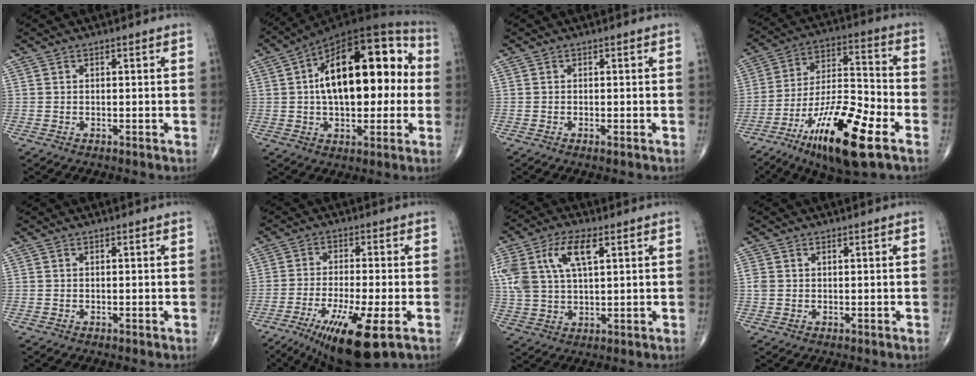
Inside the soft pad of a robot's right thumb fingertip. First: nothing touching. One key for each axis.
{"total": 23.8, "fx": 2.7, "fy": 12.0, "fz": 20.4, "tx": -0.295, "ty": 0.035, "tz": 0.032}
{"total": 0.6, "fx": -0.3, "fy": 0.0, "fz": 0.5, "tx": -0.011, "ty": -0.002, "tz": -0.004}
{"total": 20.6, "fx": -10.6, "fy": 5.5, "fz": 16.8, "tx": -0.312, "ty": 0.044, "tz": -0.183}
{"total": 0.0}
{"total": 13.4, "fx": -6.4, "fy": 2.7, "fz": 11.5, "tx": -0.211, "ty": -0.008, "tz": -0.100}
{"total": 13.1, "fx": 4.7, "fy": 6.3, "fz": 10.4, "tx": -0.230, "ty": 0.006, "tz": 0.091}
{"total": 1.5, "fx": 0.3, "fy": 1.3, "fz": 0.8, "tx": -0.020, "ty": 0.001, "tz": 0.007}